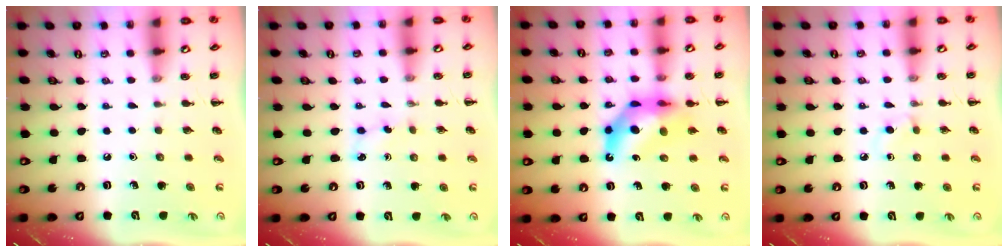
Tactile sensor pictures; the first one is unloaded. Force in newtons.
{"total": 2.6, "press": 2.5, "slide": 0.8}
{"total": 11.4, "press": 10.9, "slide": 3.4}
{"total": 1.9, "press": 1.6, "slide": 1.0}